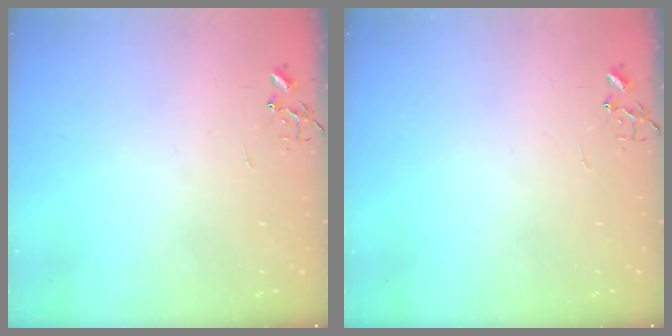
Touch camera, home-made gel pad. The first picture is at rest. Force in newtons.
{"total": 0.0}